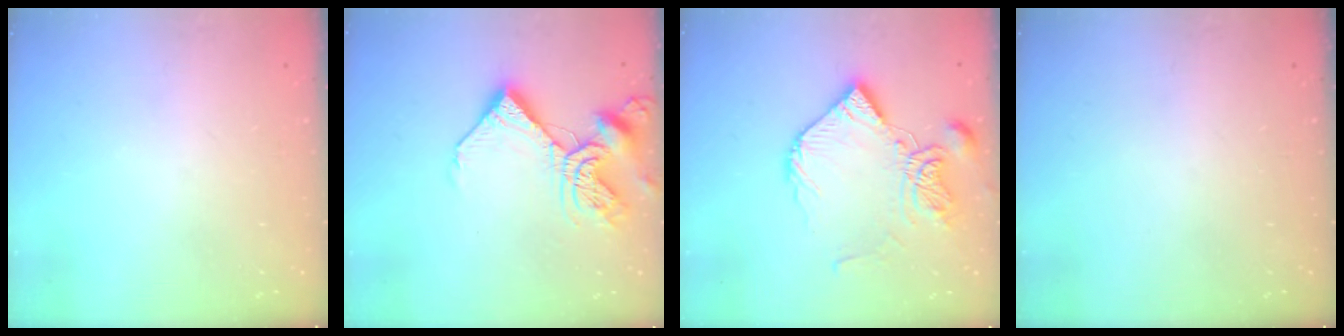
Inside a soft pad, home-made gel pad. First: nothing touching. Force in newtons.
{"total": 11.3, "press": 11.2, "slide": 1.5}
{"total": 14.0, "press": 13.9, "slide": 1.8}
{"total": 0.0}